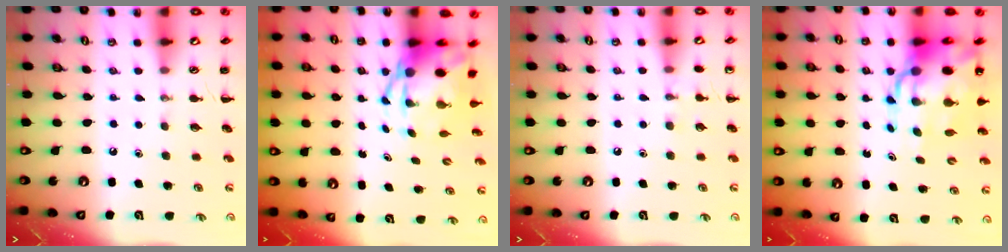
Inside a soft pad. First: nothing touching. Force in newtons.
{"total": 6.6, "press": 6.4, "slide": 1.7}
{"total": 4.8, "press": 4.5, "slide": 1.5}
{"total": 14.4, "press": 13.9, "slide": 4.0}